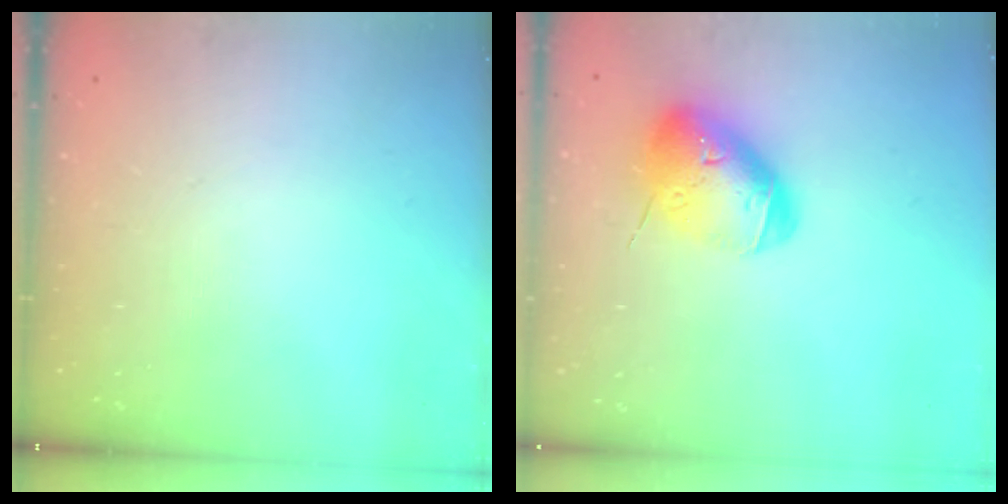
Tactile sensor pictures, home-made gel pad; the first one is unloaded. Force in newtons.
{"total": 15.7, "press": 15.5, "slide": 2.5}